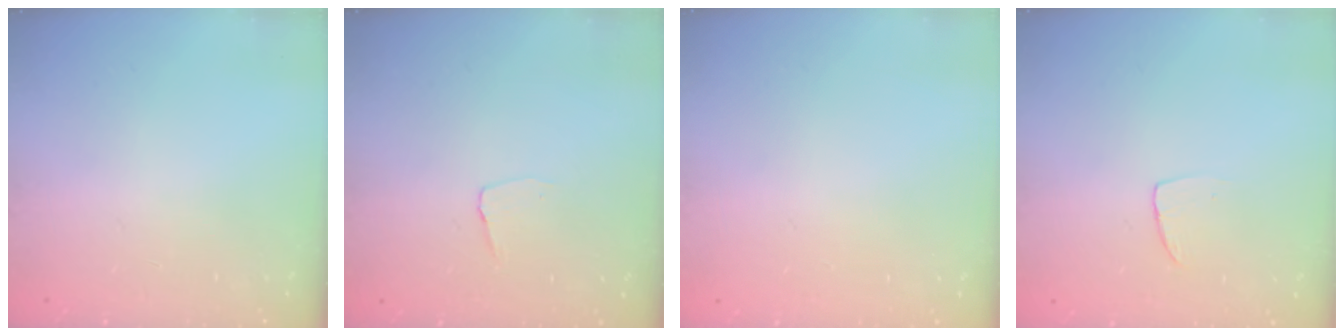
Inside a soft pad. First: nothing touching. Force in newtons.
{"total": 3.5, "press": 3.4, "slide": 0.2}
{"total": 0.0}
{"total": 4.0, "press": 4.0, "slide": 0.3}